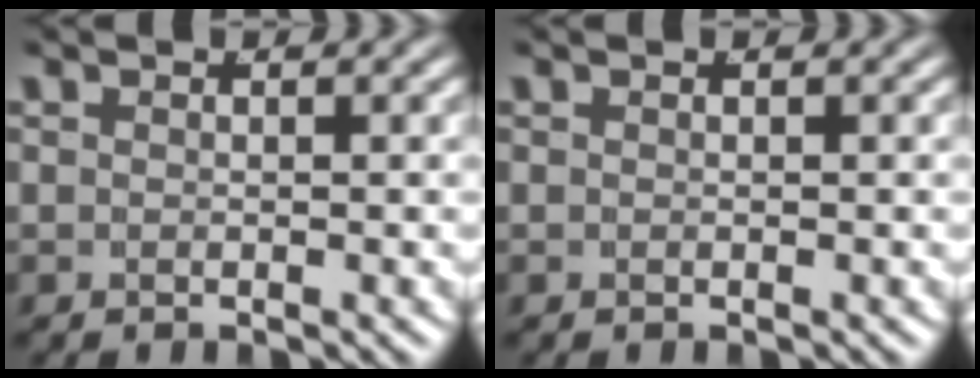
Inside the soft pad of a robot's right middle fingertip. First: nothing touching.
{"total": 0.0}